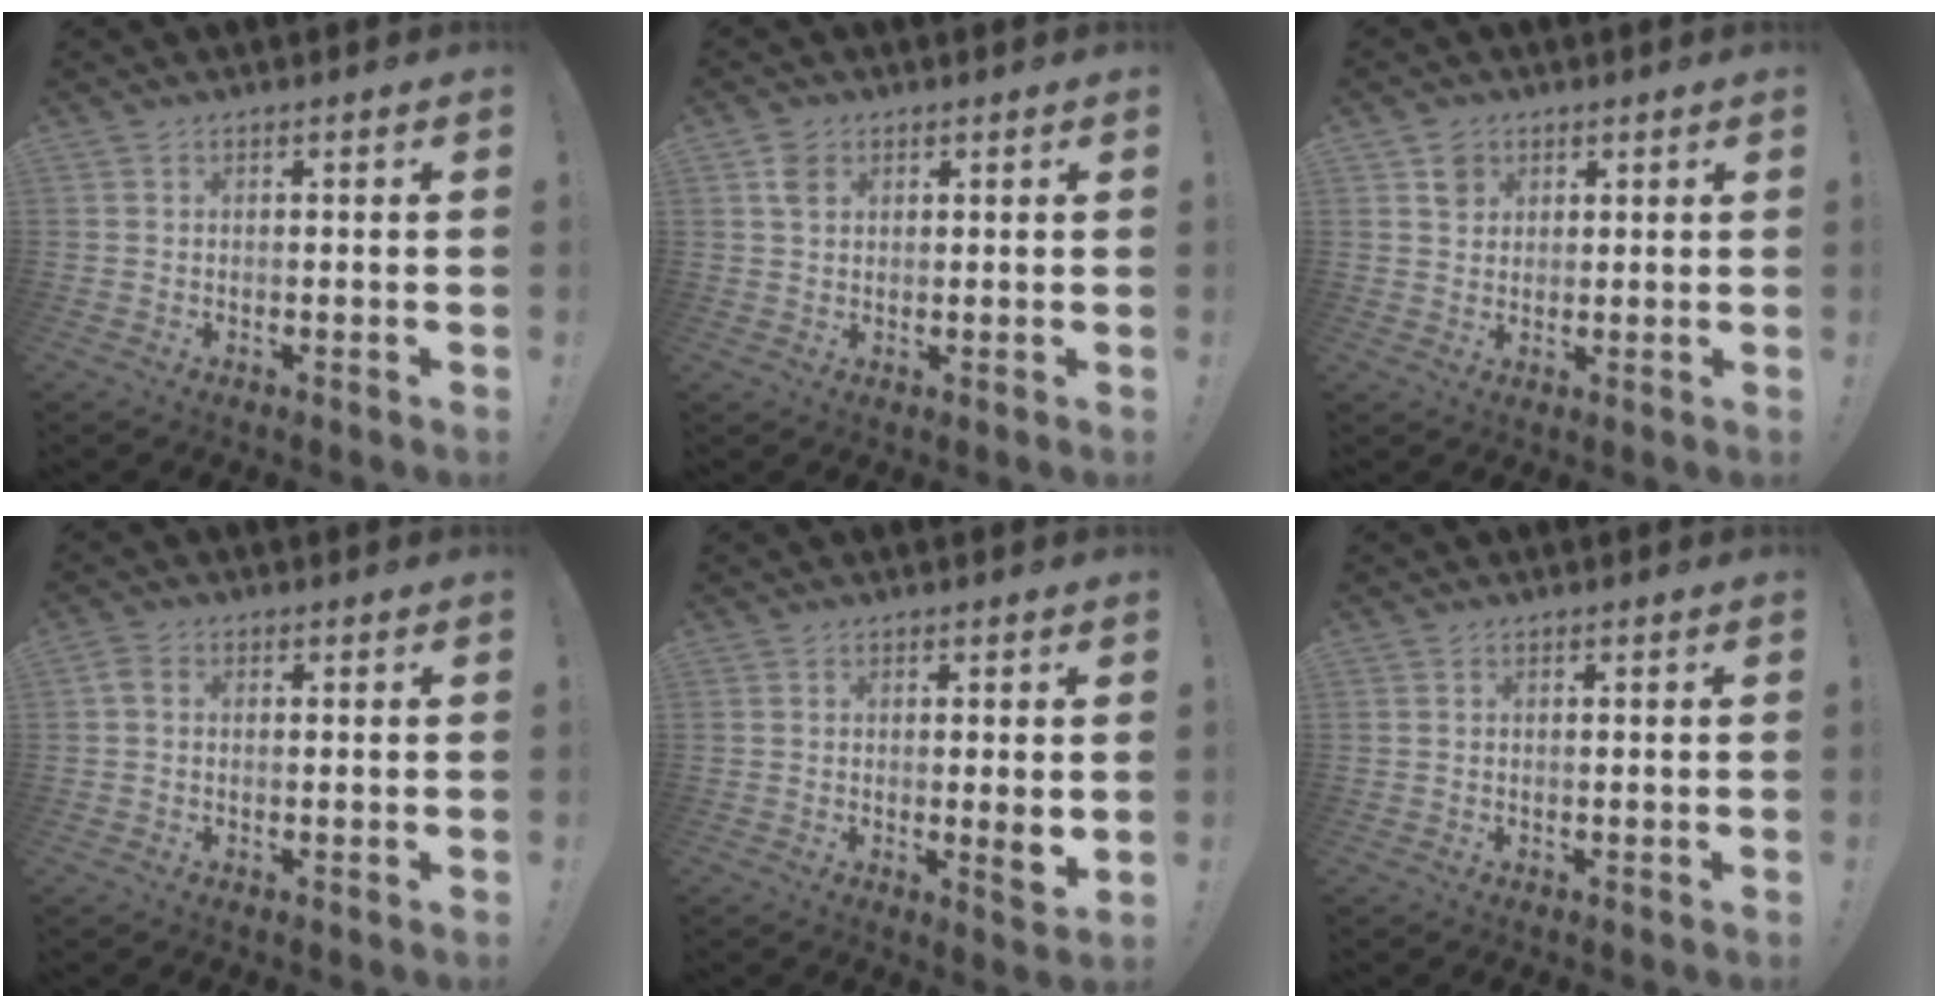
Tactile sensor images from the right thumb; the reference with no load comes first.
{"total": 4.1, "force": [1.8, 3.1, 2.1], "torque": [-0.032, 0.003, 0.036]}
{"total": 4.7, "force": [2.5, 3.9, 1.0], "torque": [-0.005, -0.006, 0.045]}
{"total": 2.1, "force": [0.0, 1.5, 1.4], "torque": [-0.029, 0.008, 0.001]}
{"total": 4.2, "force": [0.2, 0.2, 4.2], "torque": [-0.051, -0.015, 0.002]}
{"total": 0.0}